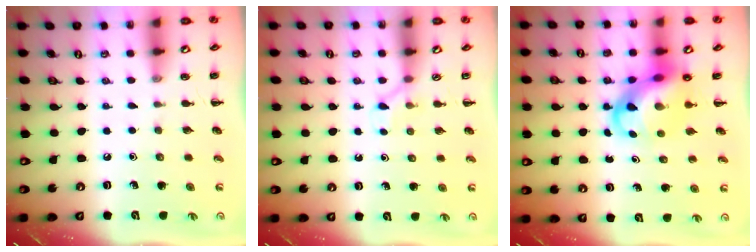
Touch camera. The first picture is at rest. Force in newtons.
{"total": 2.6, "press": 2.5, "slide": 0.9}
{"total": 8.8, "press": 8.4, "slide": 2.4}